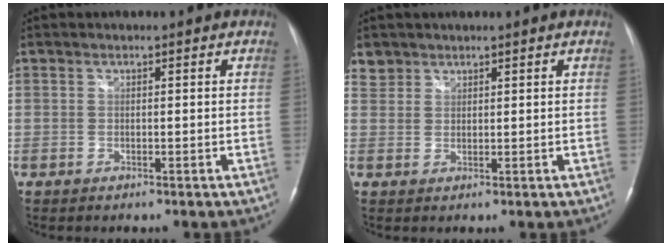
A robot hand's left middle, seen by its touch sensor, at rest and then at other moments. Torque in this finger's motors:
{"motor_torque": [0.08, -0.07, 0.10, 0.01]}